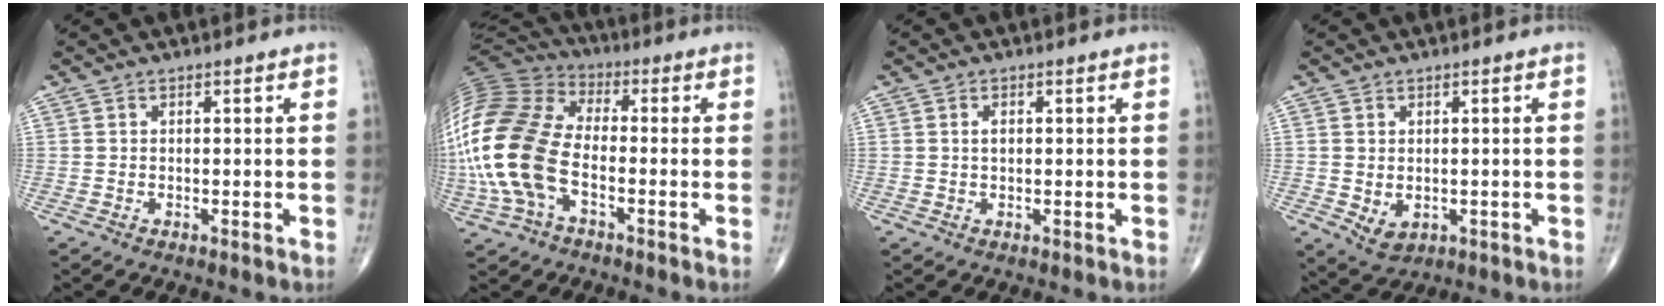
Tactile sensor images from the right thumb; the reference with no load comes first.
{"total": 21.4, "force": [-4.3, 12.5, 16.7], "torque": [-0.381, 0.025, -0.088]}
{"total": 1.6, "force": [0.3, 1.0, 1.3], "torque": [-0.022, 0.001, 0.007]}
{"total": 4.1, "force": [-0.5, 3.0, 2.7], "torque": [-0.039, -0.009, 0.007]}